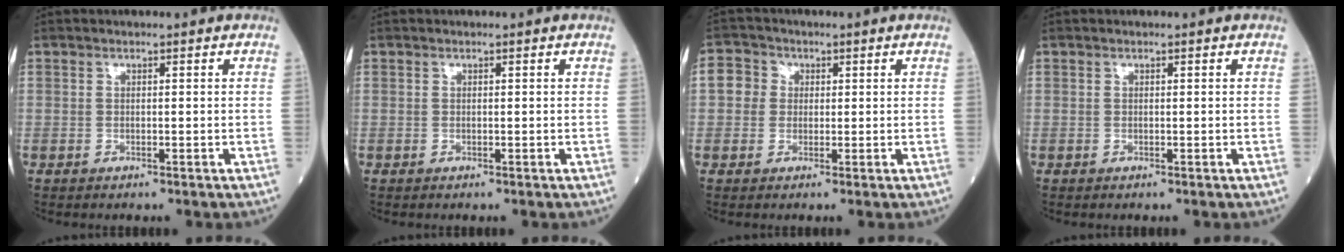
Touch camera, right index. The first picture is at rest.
{"total": 0.0}
{"total": 3.7, "force": [0.3, 3.6, 0.9], "torque": [-0.018, 0.021, 0.004]}
{"total": 0.0}